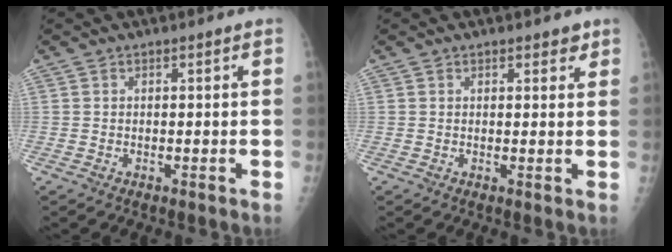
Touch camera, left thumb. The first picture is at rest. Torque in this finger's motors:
{"motor_torque": [-0.20, 0.03, -0.15, -0.08, 0.06]}